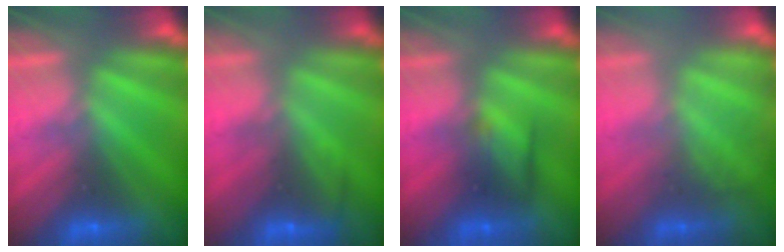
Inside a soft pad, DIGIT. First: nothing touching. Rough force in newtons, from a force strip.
{"total": 2.2}
{"total": 2.4}
{"total": 2.5}